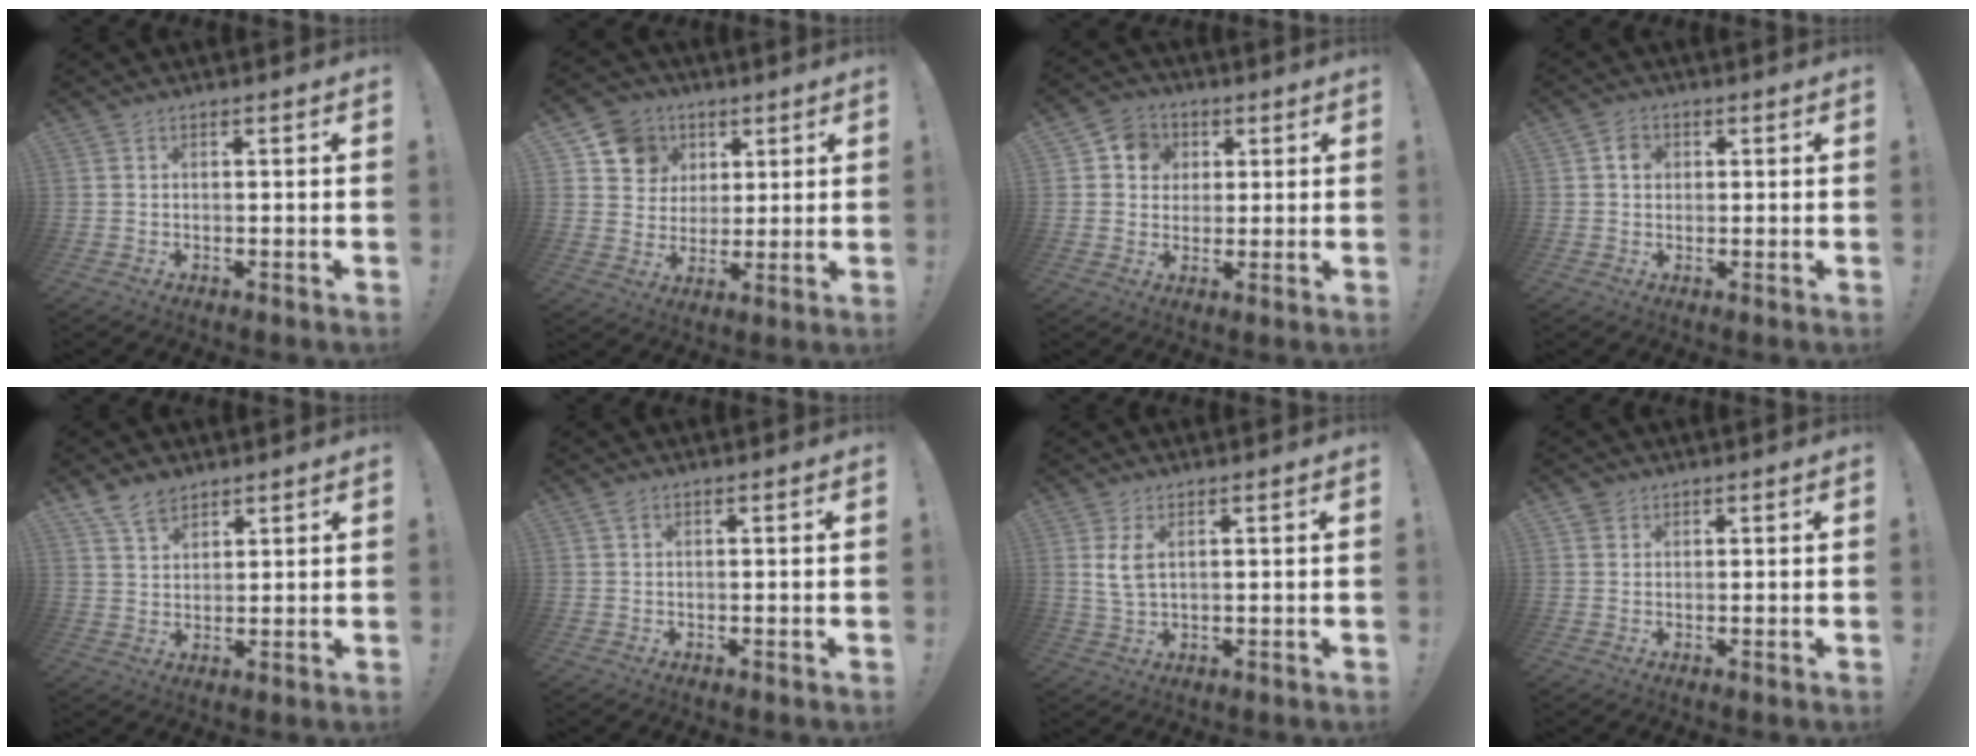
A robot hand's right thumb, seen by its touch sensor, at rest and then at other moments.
{"total": 11.1, "force": [4.5, 9.9, 2.2], "torque": [-0.029, -0.020, 0.096]}
{"total": 7.6, "force": [1.6, 7.2, 2.0], "torque": [-0.027, -0.001, 0.034]}
{"total": 3.4, "force": [0.6, 3.0, 1.5], "torque": [-0.018, 0.003, 0.008]}
{"total": 7.0, "force": [5.4, 3.7, 2.4], "torque": [-0.049, -0.025, 0.105]}
{"total": 0.7, "force": [0.4, 0.4, 0.4], "torque": [-0.009, 0.001, 0.007]}
{"total": 4.9, "force": [1.8, 2.2, 4.0], "torque": [-0.069, -0.006, 0.031]}
{"total": 1.8, "force": [1.3, 1.3, 0.0], "torque": [-0.003, -0.003, 0.026]}